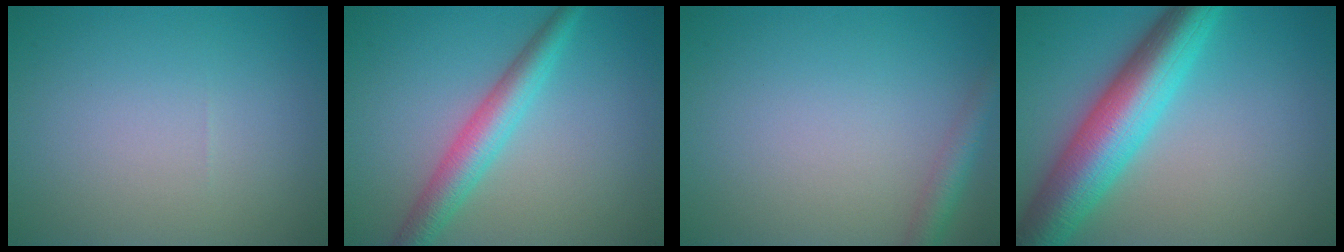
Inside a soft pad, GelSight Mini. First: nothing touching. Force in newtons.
{"total": 4.1, "press": 4.1, "slide": 0.1}
{"total": 2.3, "press": 2.3, "slide": 0.1}
{"total": 9.2, "press": 9.2, "slide": 0.2}